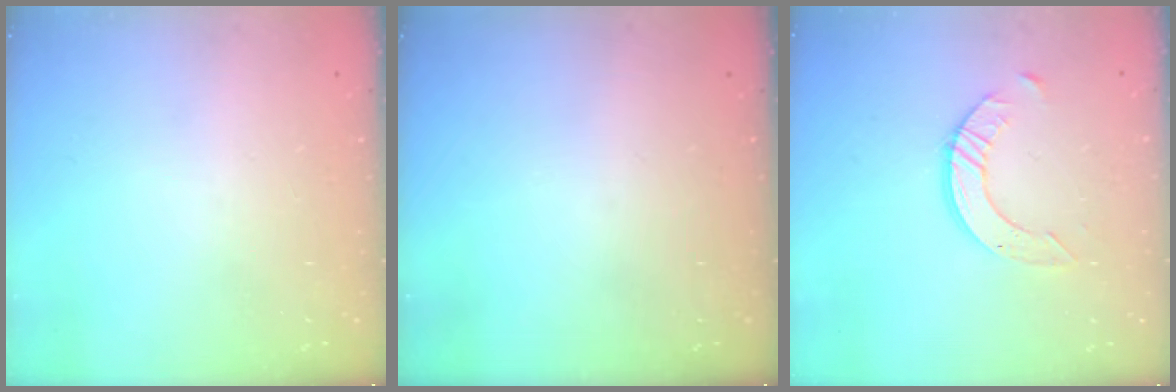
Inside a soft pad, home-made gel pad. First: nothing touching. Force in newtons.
{"total": 0.0}
{"total": 8.0, "press": 7.9, "slide": 0.8}